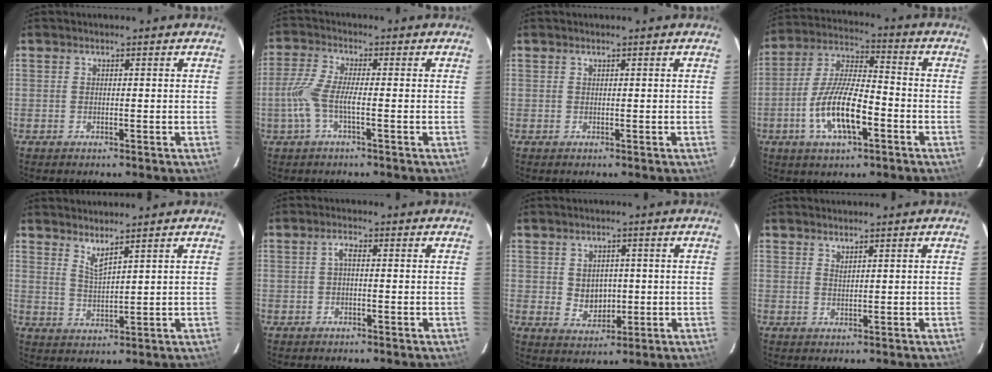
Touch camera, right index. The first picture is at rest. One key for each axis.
{"total": 6.0, "fx": -1.9, "fy": 0.8, "fz": 5.7, "tx": -0.135, "ty": 0.000, "tz": -0.037}
{"total": 0.0}
{"total": 13.2, "fx": -5.0, "fy": 4.5, "fz": 11.4, "tx": -0.237, "ty": -0.002, "tz": -0.093}
{"total": 3.6, "fx": 3.0, "fy": 0.0, "fz": 1.9, "tx": -0.037, "ty": -0.008, "tz": 0.053}
{"total": 1.5, "fx": -0.1, "fy": 0.6, "fz": 1.4, "tx": -0.028, "ty": 0.008, "tz": -0.004}
{"total": 5.0, "fx": 0.2, "fy": 4.3, "fz": 2.5, "tx": -0.045, "ty": 0.003, "tz": 0.012}
{"total": 1.1, "fx": 1.0, "fy": 0.0, "fz": 0.5, "tx": -0.009, "ty": -0.002, "tz": 0.018}